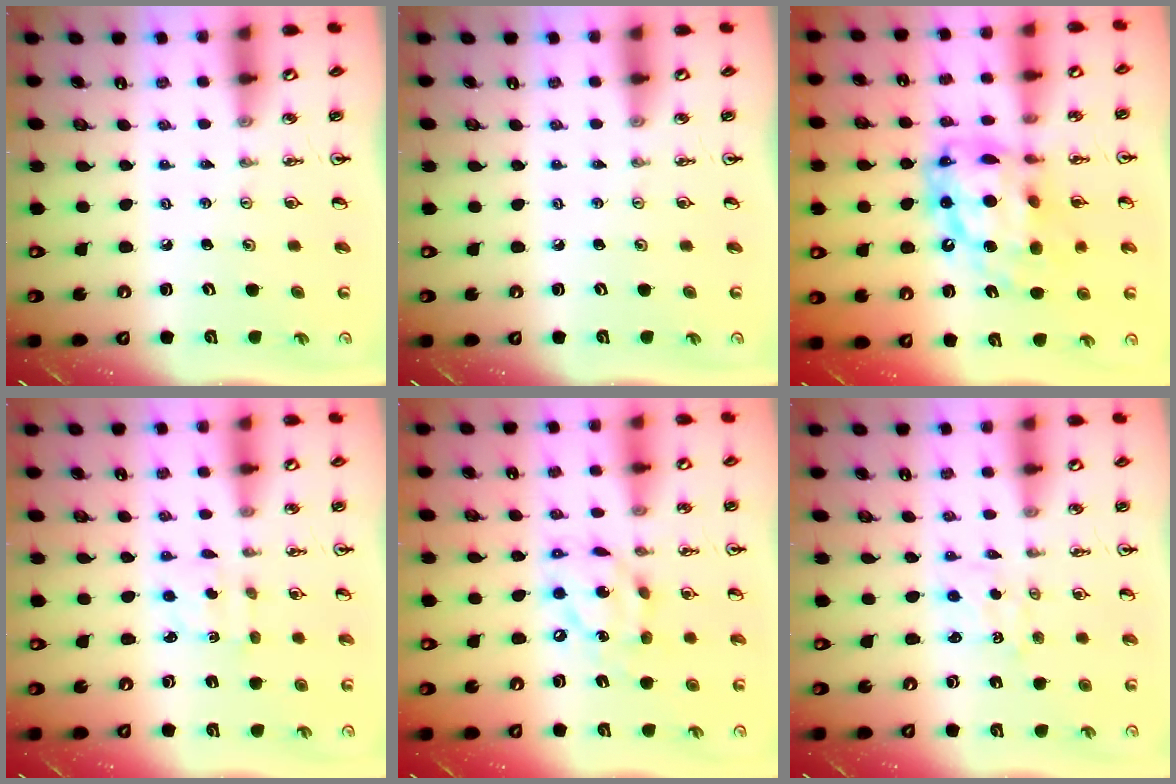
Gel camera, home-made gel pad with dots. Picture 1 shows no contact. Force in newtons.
{"total": 0.0}
{"total": 18.2, "press": 18.1, "slide": 2.0}
{"total": 2.1, "press": 2.0, "slide": 0.6}
{"total": 12.7, "press": 12.7, "slide": 1.5}
{"total": 0.9, "press": 0.7, "slide": 0.6}